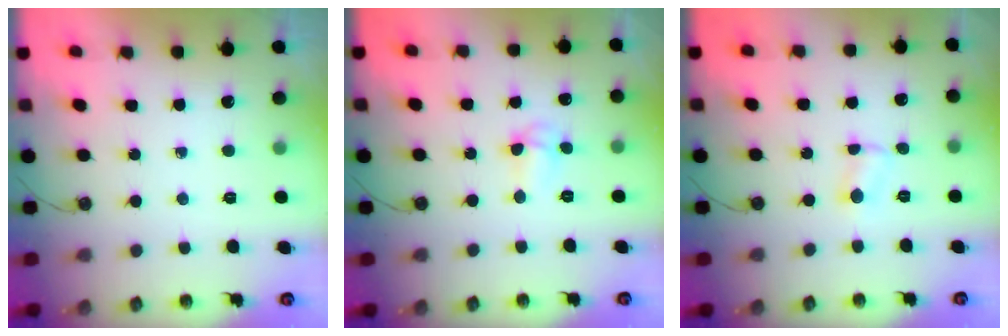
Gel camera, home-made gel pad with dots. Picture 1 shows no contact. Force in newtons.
{"total": 4.4, "press": 3.4, "slide": 2.8}
{"total": 2.7, "press": 2.6, "slide": 0.5}